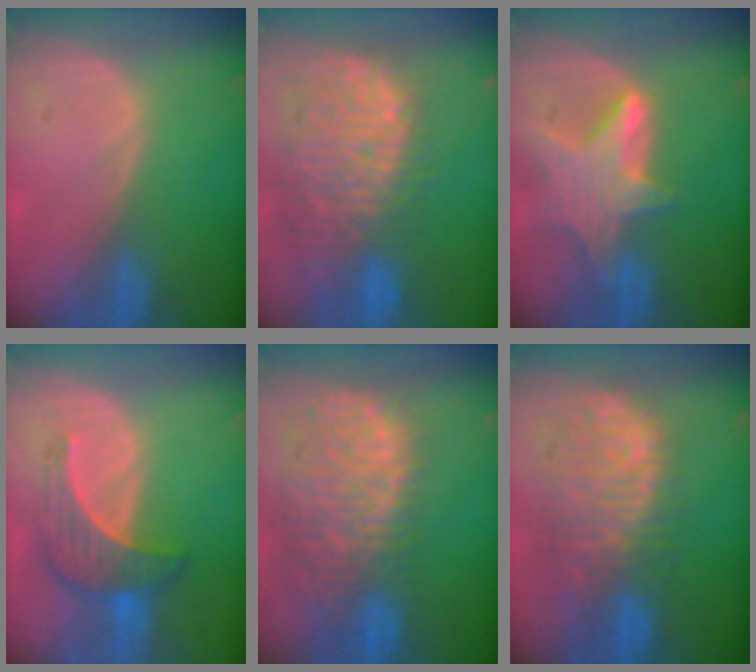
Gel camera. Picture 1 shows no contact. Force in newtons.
{"total": 13.8, "press": 11.6, "slide": 7.5}
{"total": 7.5, "press": 7.0, "slide": 2.9}
{"total": 7.3, "press": 6.7, "slide": 2.9}
{"total": 13.5, "press": 11.1, "slide": 7.8}
{"total": 11.1, "press": 9.6, "slide": 5.6}